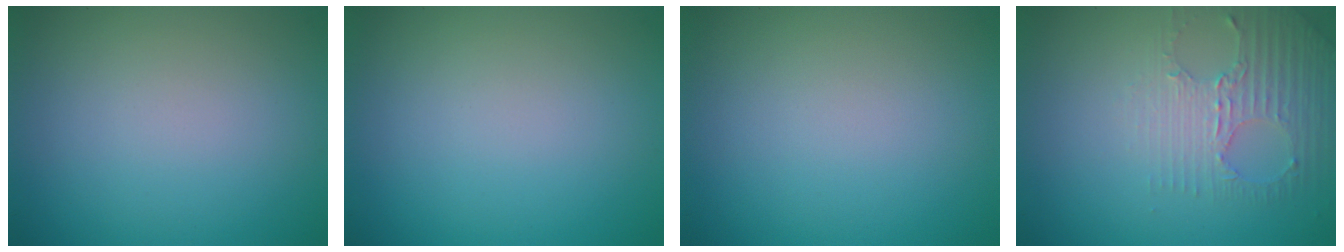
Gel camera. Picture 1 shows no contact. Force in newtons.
{"total": 0.0}
{"total": 0.0}
{"total": 2.8, "press": 2.5, "slide": 1.3}